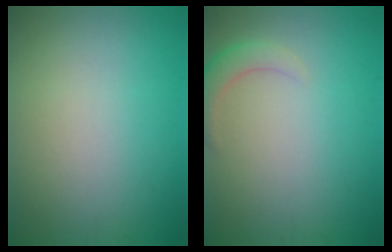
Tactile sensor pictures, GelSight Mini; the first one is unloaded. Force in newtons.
{"total": 2.1, "press": 2.1, "slide": 0.2}